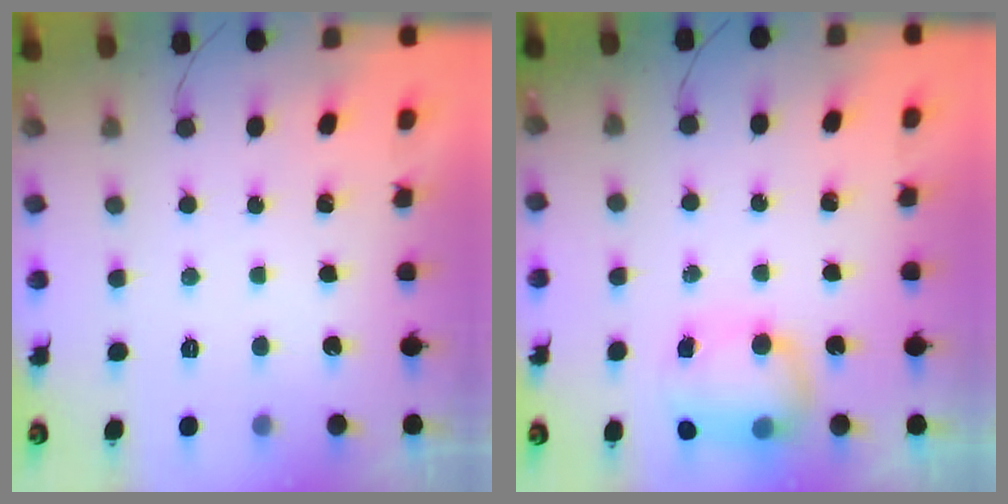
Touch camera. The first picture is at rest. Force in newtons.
{"total": 8.4, "press": 8.3, "slide": 1.0}